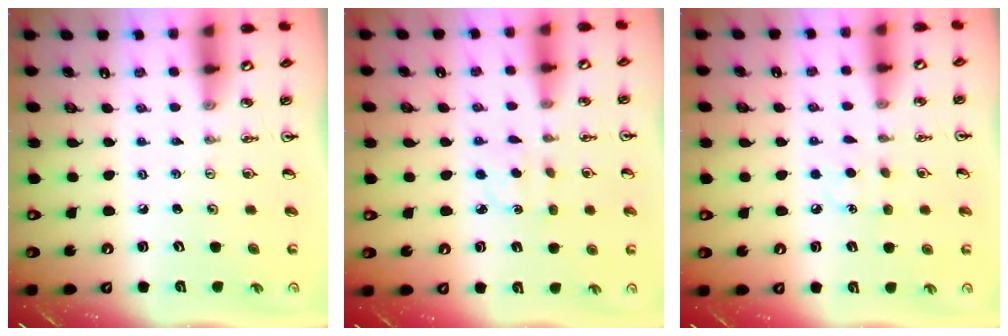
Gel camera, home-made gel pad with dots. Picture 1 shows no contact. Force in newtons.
{"total": 2.4, "press": 2.4, "slide": 0.5}
{"total": 5.2, "press": 5.2, "slide": 0.3}